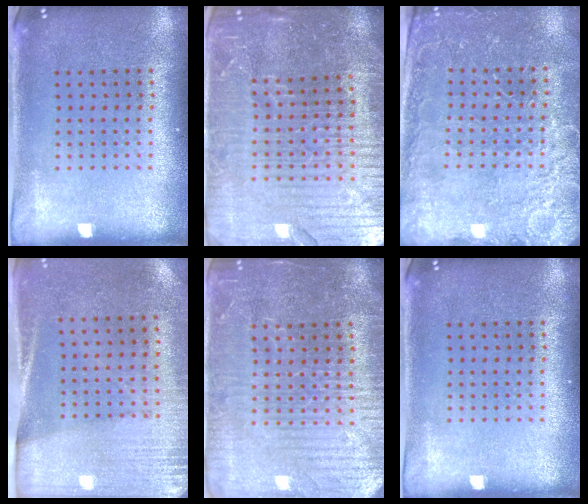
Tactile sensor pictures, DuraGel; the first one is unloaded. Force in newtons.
{"total": 5.8, "press": 5.3, "slide": 2.5}
{"total": 2.8, "press": 2.8, "slide": 0.2}
{"total": 2.7, "press": 2.4, "slide": 1.3}
{"total": 4.2, "press": 3.9, "slide": 1.5}
{"total": 0.0}